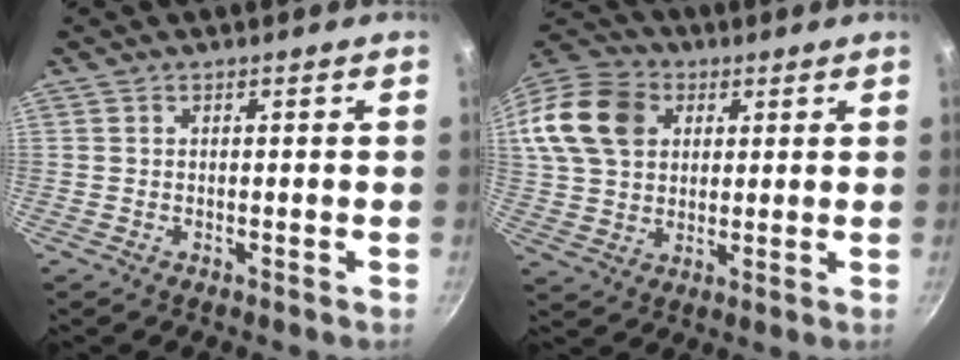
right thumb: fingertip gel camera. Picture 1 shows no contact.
{"total": 19.6, "force": [6.0, 15.1, 11.1], "torque": [-0.231, 0.027, 0.103]}